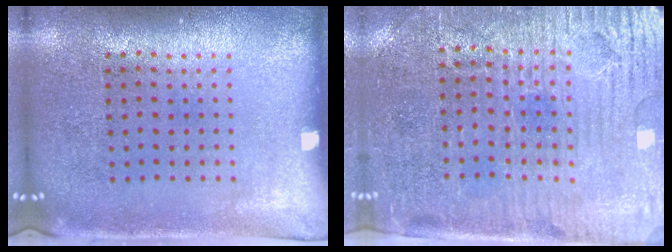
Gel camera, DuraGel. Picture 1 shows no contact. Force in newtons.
{"total": 3.9, "press": 3.4, "slide": 1.7}